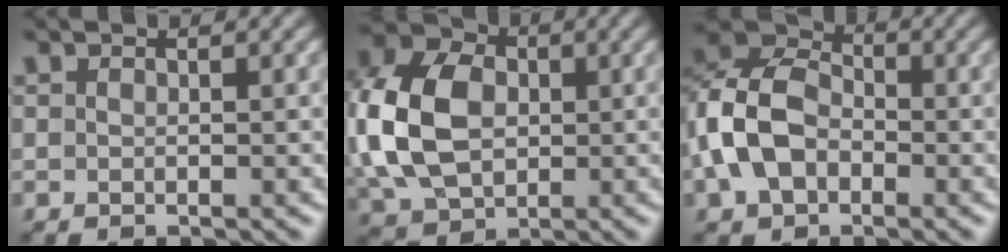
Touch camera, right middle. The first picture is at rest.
{"total": 11.1, "force": [0.2, 8.0, 7.6], "torque": [-0.193, 0.013, -0.005]}
{"total": 7.3, "force": [-1.5, 5.2, 4.9], "torque": [-0.109, 0.018, -0.043]}